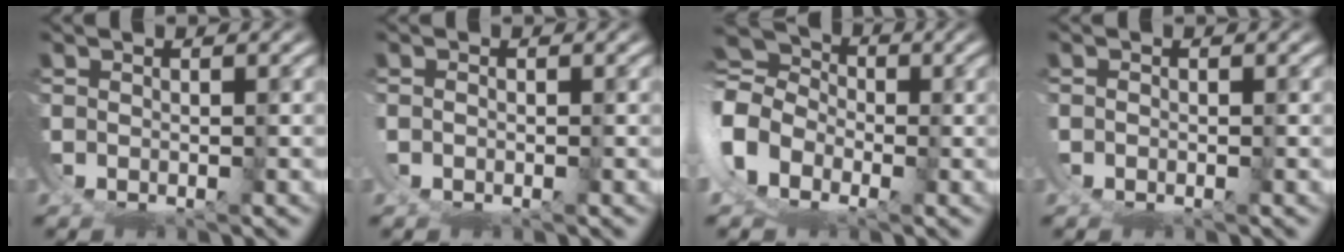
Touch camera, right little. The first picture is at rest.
{"total": 0.5, "force": [-0.1, 0.5, 0.1], "torque": [-0.002, -0.001, -0.003]}
{"total": 11.5, "force": [0.3, 10.9, 3.8], "torque": [-0.132, -0.024, -0.010]}
{"total": 0.7, "force": [-0.3, 0.6, -0.1], "torque": [0.001, -0.001, -0.006]}